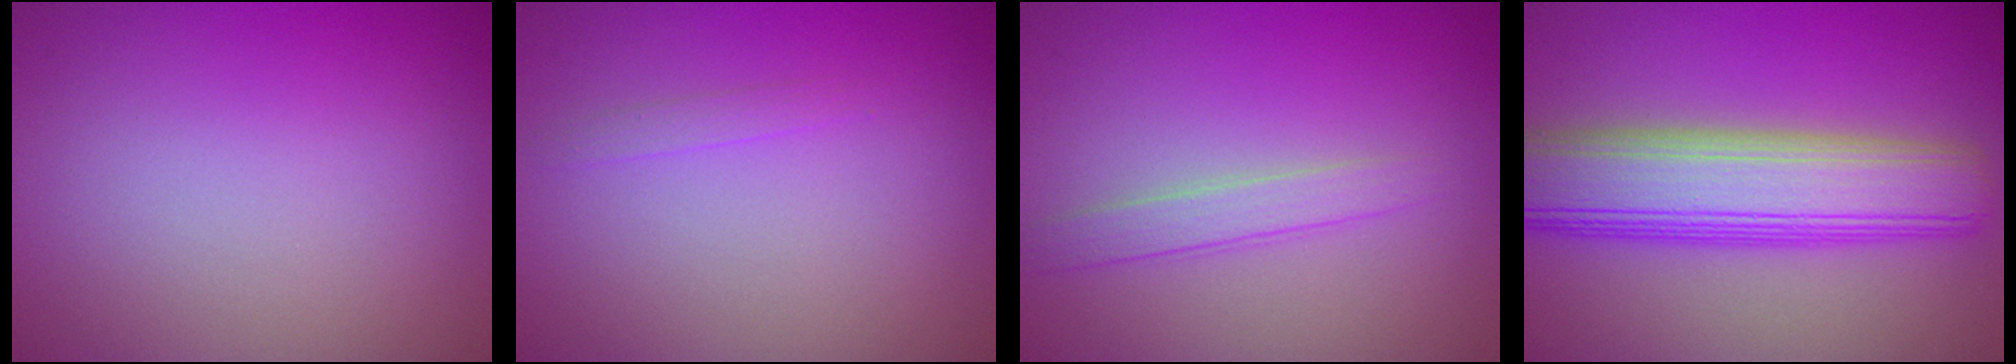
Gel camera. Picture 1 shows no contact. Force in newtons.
{"total": 0.7, "press": 0.7, "slide": 0.0}
{"total": 1.9, "press": 1.9, "slide": 0.1}
{"total": 9.2, "press": 9.2, "slide": 0.3}